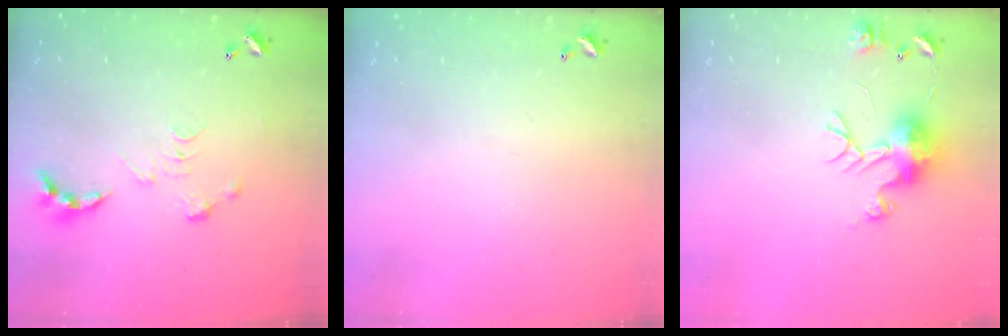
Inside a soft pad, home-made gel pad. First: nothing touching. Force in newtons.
{"total": 0.0}
{"total": 11.6, "press": 11.6, "slide": 1.1}